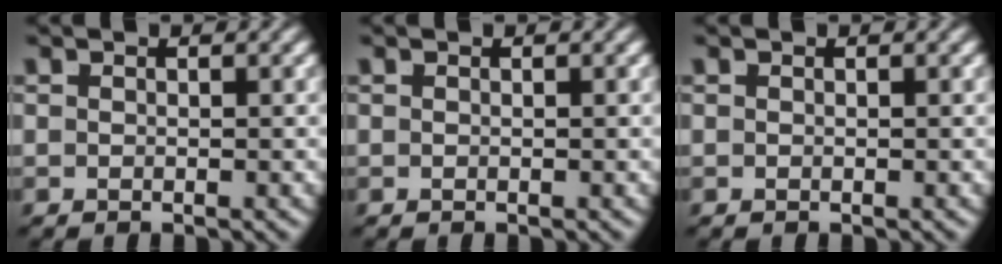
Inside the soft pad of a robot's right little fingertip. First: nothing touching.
{"total": 0.0}
{"total": 0.0}